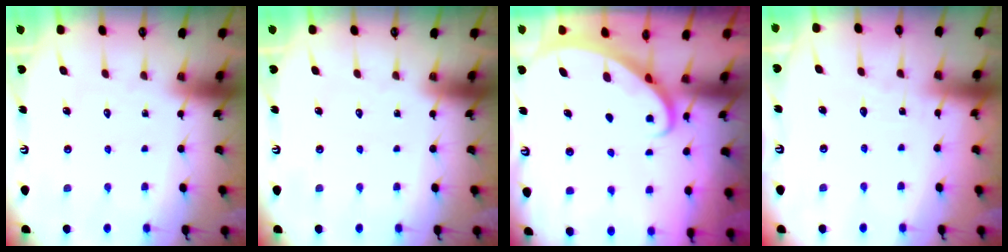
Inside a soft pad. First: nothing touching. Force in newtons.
{"total": 0.0}
{"total": 2.7, "press": 2.7, "slide": 0.1}
{"total": 3.0, "press": 3.0, "slide": 0.3}